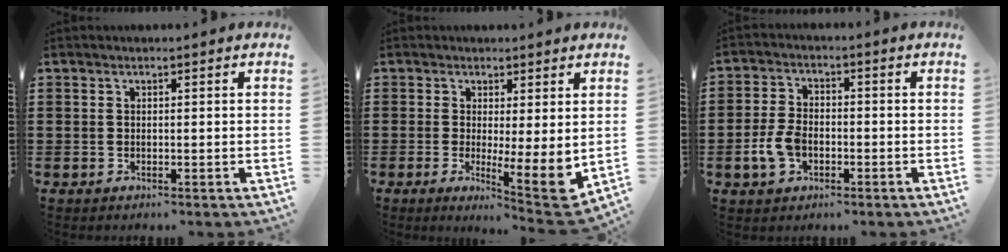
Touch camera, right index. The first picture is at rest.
{"total": 5.7, "force": [0.7, 0.9, 5.6], "torque": [-0.079, -0.031, 0.016]}
{"total": 5.6, "force": [-1.7, 3.5, 4.0], "torque": [-0.099, 0.000, -0.035]}